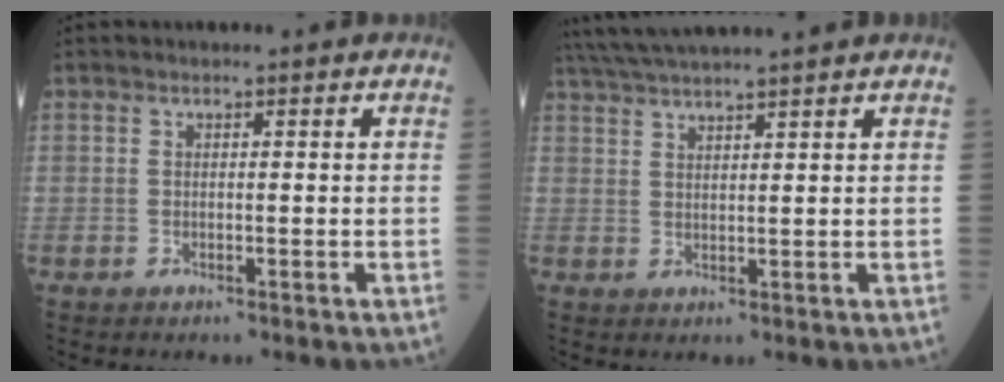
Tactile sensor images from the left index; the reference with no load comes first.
{"total": 9.4, "force": [8.3, -1.2, 4.3], "torque": [-0.076, 0.029, 0.131]}